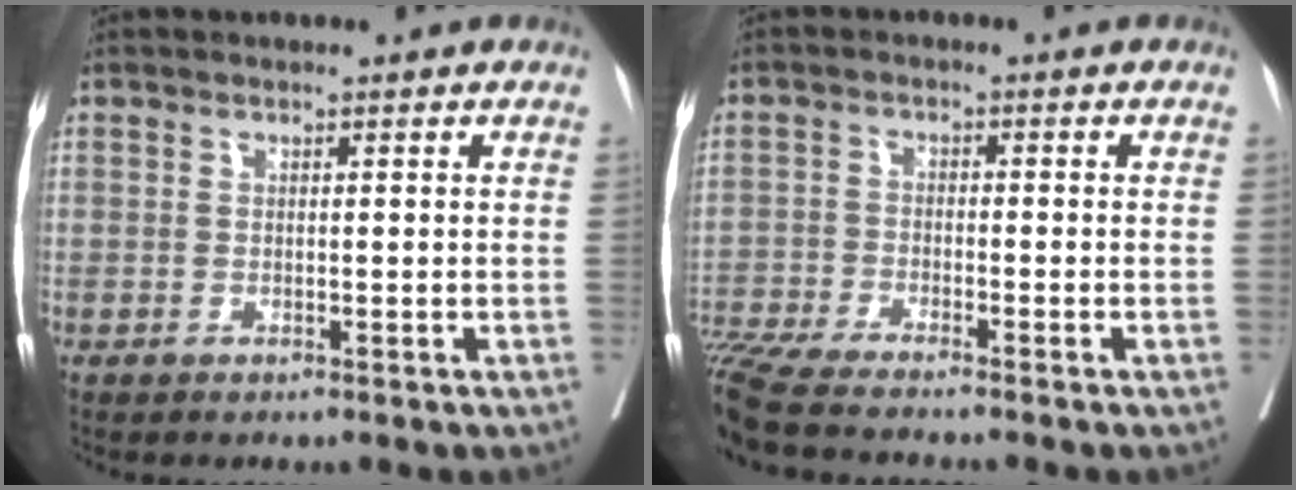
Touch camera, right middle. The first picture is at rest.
{"total": 10.8, "force": [-9.7, -0.5, 4.8], "torque": [-0.081, -0.021, -0.167]}